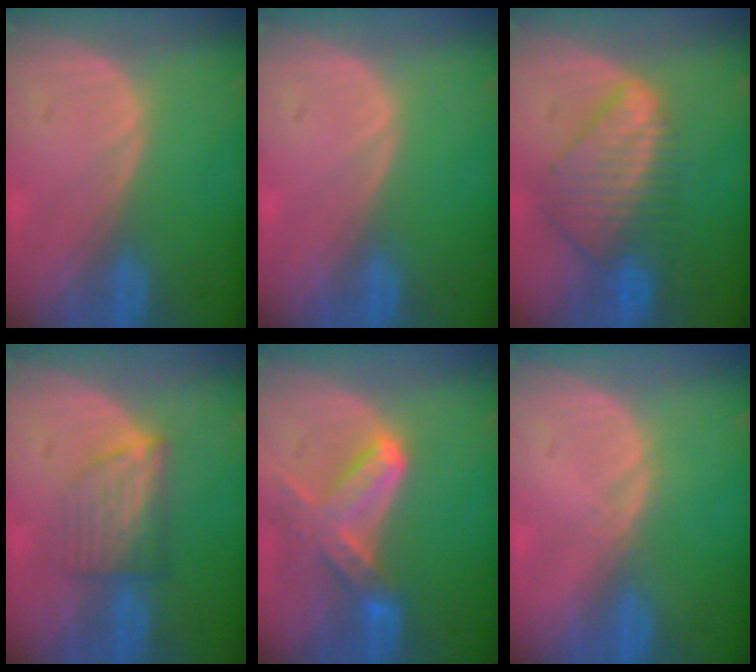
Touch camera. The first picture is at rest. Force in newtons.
{"total": 0.0}
{"total": 8.9, "press": 7.6, "slide": 4.5}
{"total": 6.1, "press": 5.5, "slide": 2.6}
{"total": 7.0, "press": 6.5, "slide": 2.6}
{"total": 0.8, "press": 0.6, "slide": 0.5}